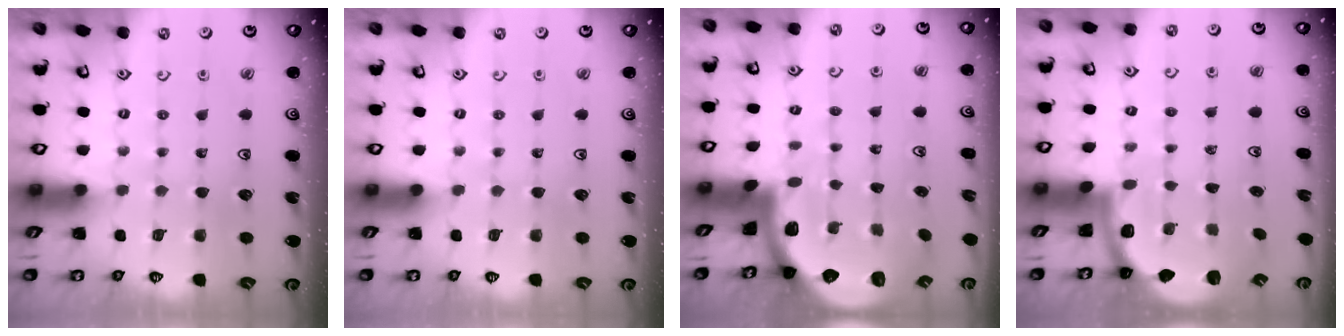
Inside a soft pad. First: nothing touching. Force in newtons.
{"total": 0.0}
{"total": 1.9, "press": 1.9, "slide": 0.2}
{"total": 2.0, "press": 2.0, "slide": 0.5}